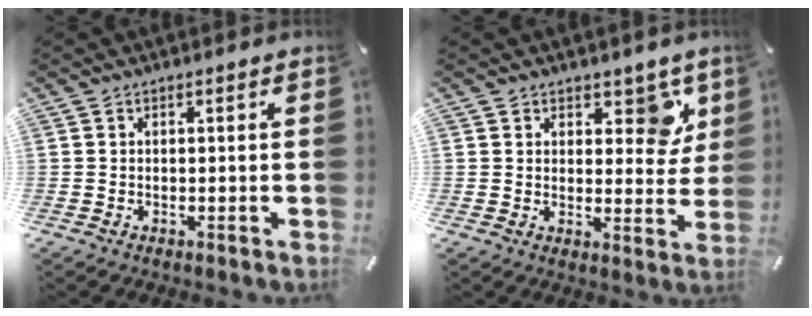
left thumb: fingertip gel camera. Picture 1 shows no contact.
{"total": 7.8, "force": [4.7, 4.9, 3.9], "torque": [-0.029, -0.030, 0.078]}